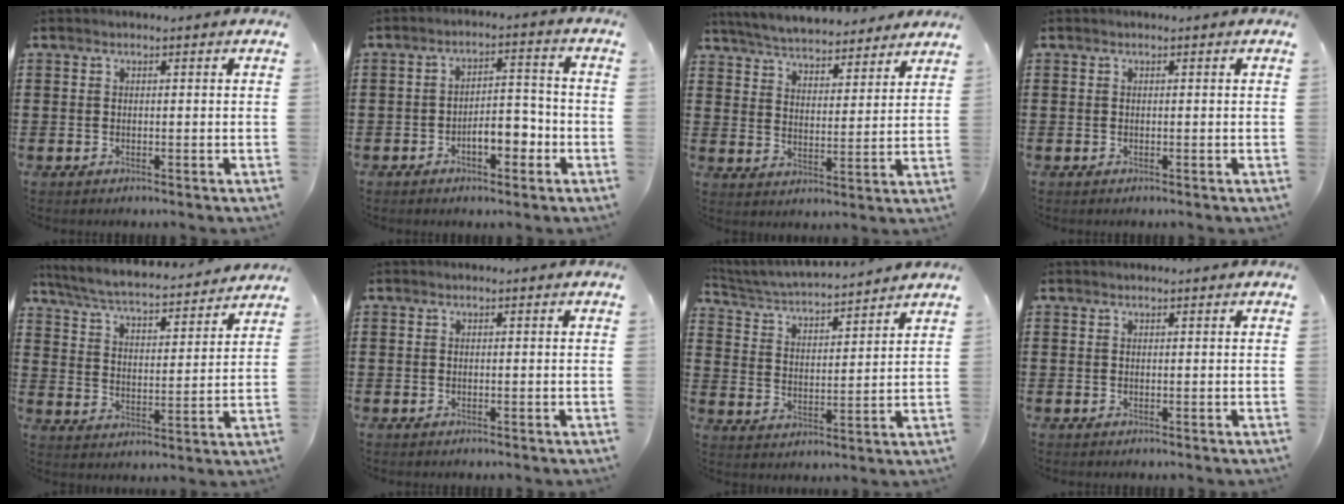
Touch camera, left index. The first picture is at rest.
{"total": 6.0, "force": [-2.8, 2.7, 4.5], "torque": [-0.068, 0.011, -0.054]}
{"total": 5.6, "force": [5.5, 0.2, 0.5], "torque": [-0.037, -0.032, 0.097]}
{"total": 0.0}
{"total": 5.1, "force": [4.8, 0.1, 1.6], "torque": [-0.054, -0.036, 0.076]}
{"total": 0.0}
{"total": 3.7, "force": [3.6, -0.1, 0.8], "torque": [-0.037, -0.031, 0.055]}
{"total": 0.0}